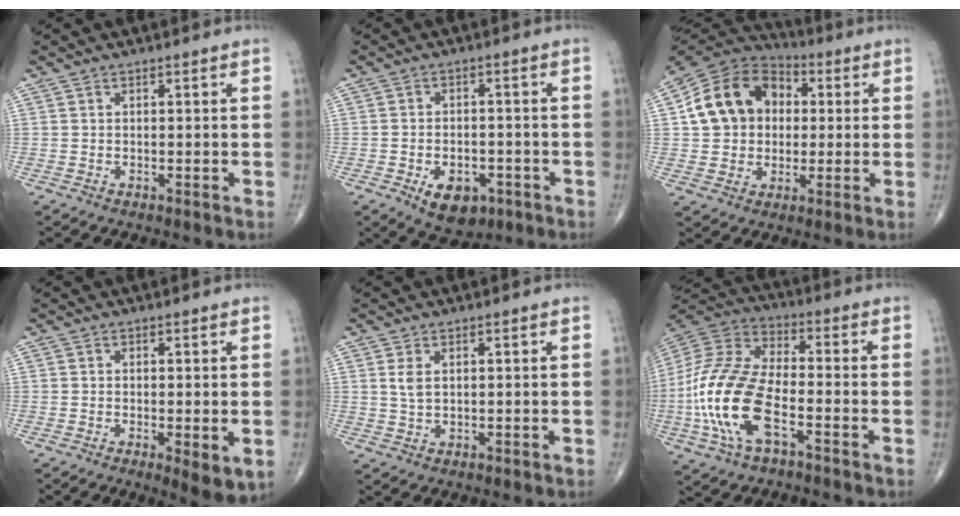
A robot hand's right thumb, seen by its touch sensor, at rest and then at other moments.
{"total": 8.4, "force": [-3.8, 5.3, 5.3], "torque": [-0.063, 0.015, -0.047]}
{"total": 16.0, "force": [2.0, 13.1, 8.9], "torque": [-0.134, 0.022, 0.028]}
{"total": 4.8, "force": [-1.0, 1.7, 4.4], "torque": [-0.069, -0.016, -0.014]}
{"total": 2.8, "force": [0.9, 1.6, 2.2], "torque": [-0.044, 0.000, 0.023]}
{"total": 19.4, "force": [-5.8, 9.2, 16.0], "torque": [-0.349, 0.023, -0.112]}